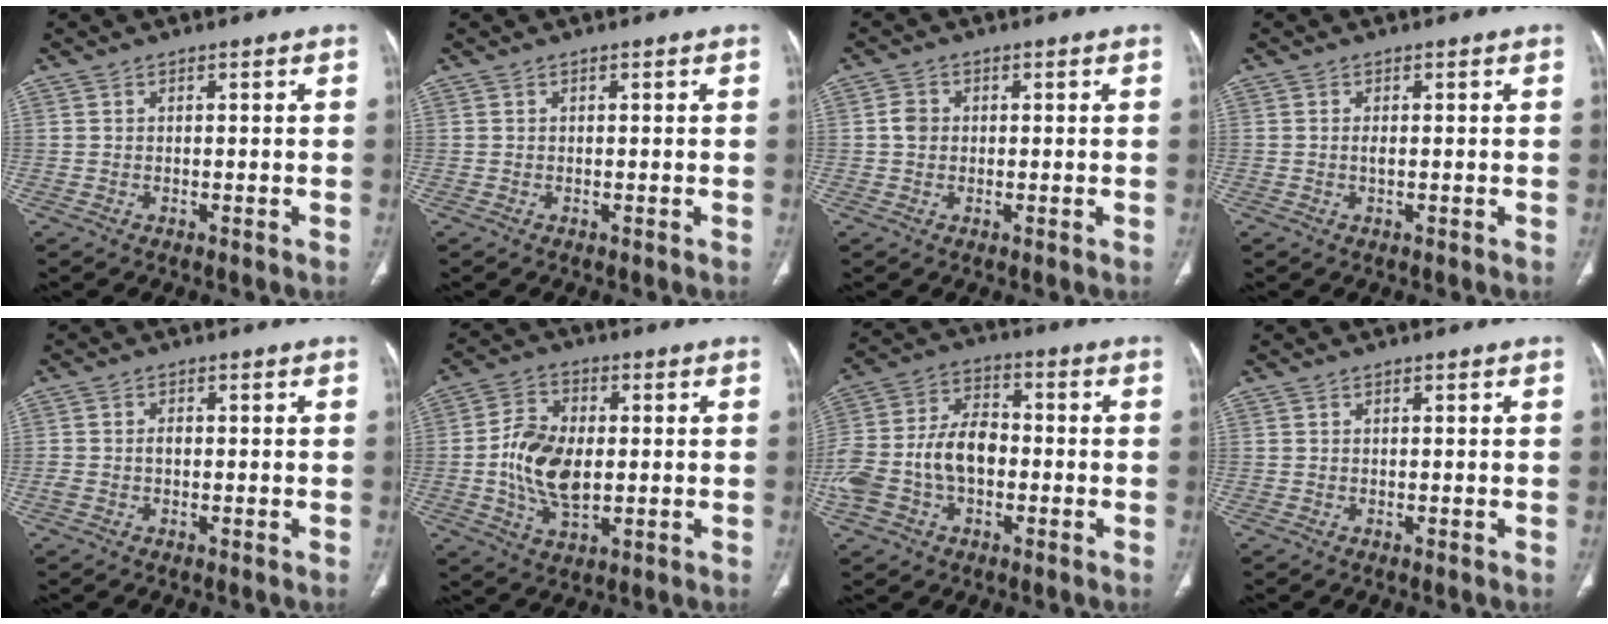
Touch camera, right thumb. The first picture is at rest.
{"total": 0.0}
{"total": 2.5, "force": [0.1, 2.2, 1.3], "torque": [-0.019, 0.005, -0.001]}
{"total": 0.9, "force": [-0.1, 0.3, 0.8], "torque": [-0.019, -0.001, -0.001]}
{"total": 1.9, "force": [-0.3, 1.2, 1.5], "torque": [-0.036, 0.007, -0.006]}
{"total": 11.7, "force": [-0.5, 6.9, 9.5], "torque": [-0.176, 0.003, -0.008]}
{"total": 15.6, "force": [-2.9, 10.2, 11.5], "torque": [-0.238, 0.041, -0.056]}
{"total": 0.0}